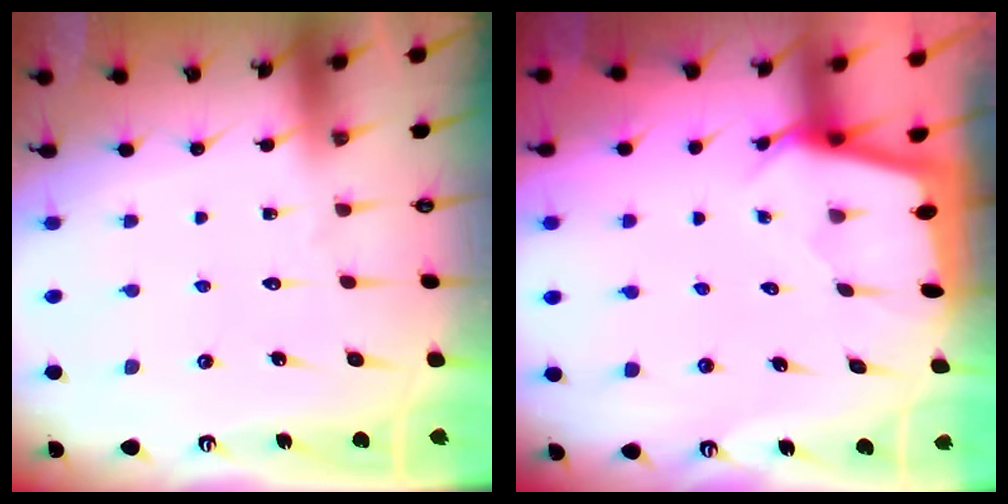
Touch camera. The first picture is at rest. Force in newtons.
{"total": 2.3, "press": 2.3, "slide": 0.3}